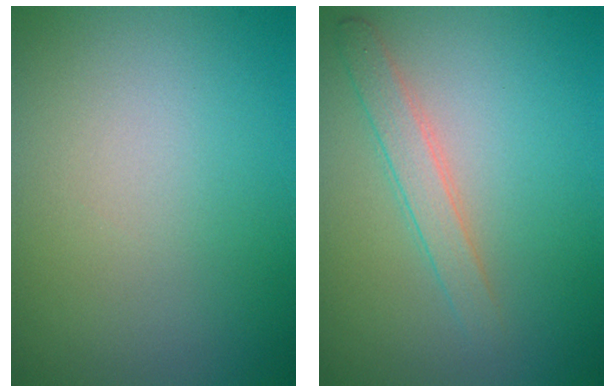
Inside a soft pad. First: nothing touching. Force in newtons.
{"total": 2.1, "press": 2.1, "slide": 0.0}